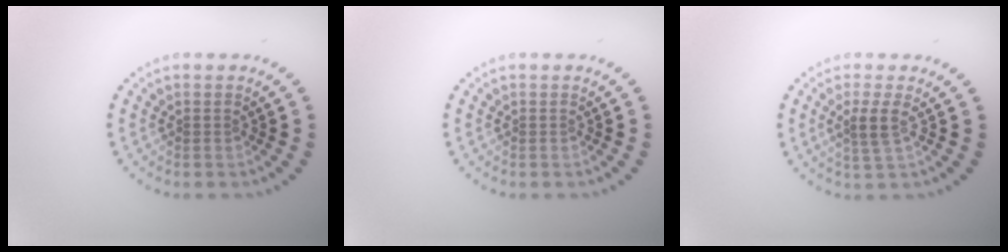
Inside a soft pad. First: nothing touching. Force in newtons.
{"total": 0.0}
{"total": 2.1, "press": 1.6, "slide": 1.2}